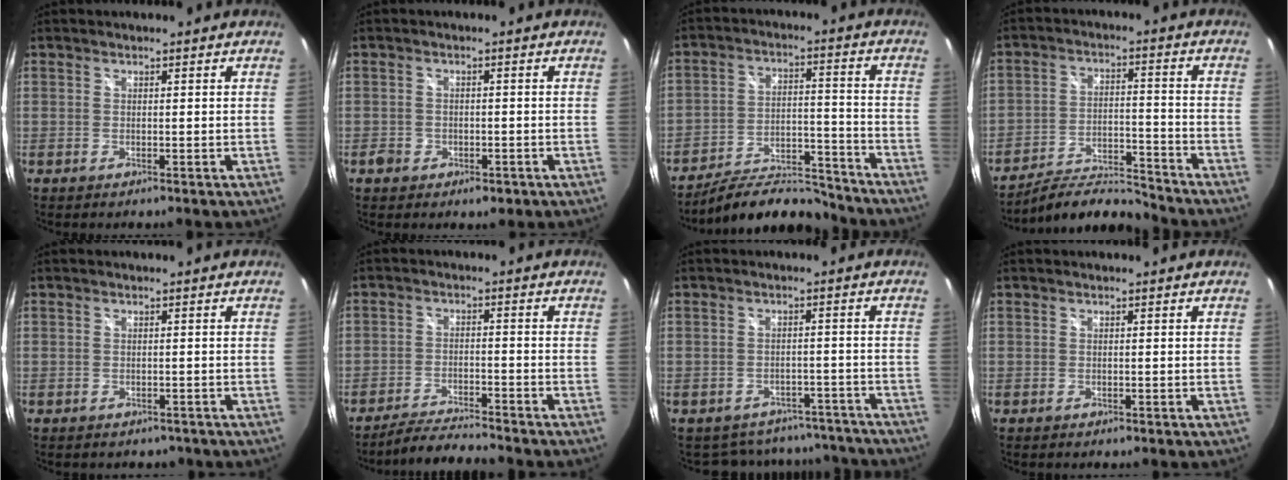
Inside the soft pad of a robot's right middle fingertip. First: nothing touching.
{"total": 3.3, "force": [-1.7, 2.5, 1.4], "torque": [-0.028, -0.003, -0.024]}
{"total": 12.3, "force": [-11.5, 3.2, 3.0], "torque": [-0.058, 0.020, -0.170]}
{"total": 9.1, "force": [-9.0, 0.5, 1.1], "torque": [-0.031, 0.007, -0.154]}
{"total": 1.8, "force": [-1.0, 1.4, 0.5], "torque": [-0.009, -0.002, -0.008]}
{"total": 6.0, "force": [-5.8, 0.0, 1.6], "torque": [-0.056, -0.001, -0.103]}
{"total": 13.3, "force": [-11.4, 6.1, 2.9], "torque": [-0.066, 0.023, -0.131]}
{"total": 0.0}